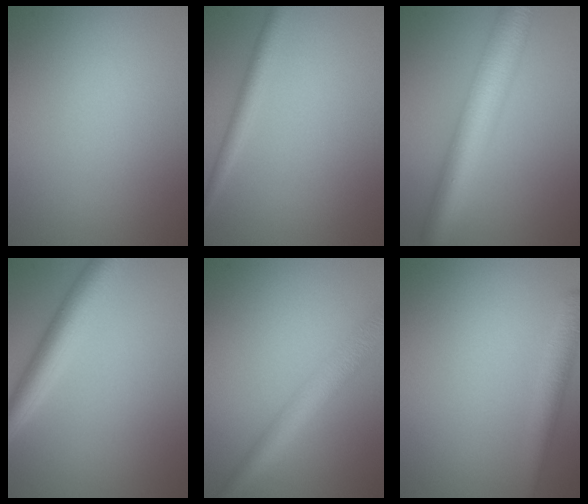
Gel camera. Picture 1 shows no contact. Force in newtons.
{"total": 2.2, "press": 2.2, "slide": 0.1}
{"total": 7.5, "press": 7.5, "slide": 0.2}
{"total": 4.9, "press": 4.9, "slide": 0.1}
{"total": 4.4, "press": 4.4, "slide": 0.2}
{"total": 3.1, "press": 3.1, "slide": 0.2}